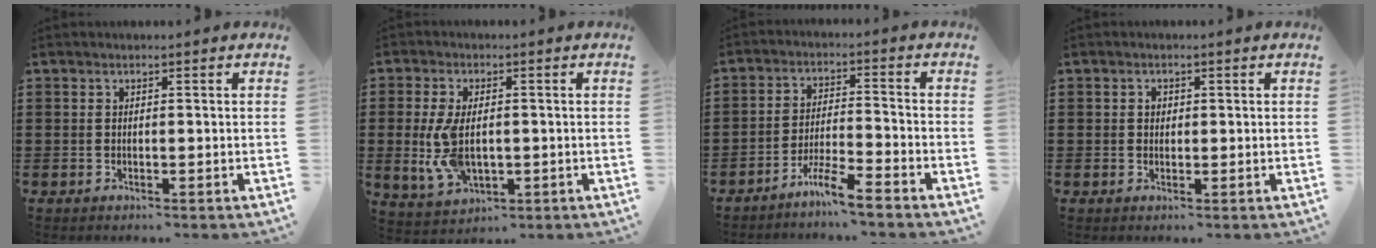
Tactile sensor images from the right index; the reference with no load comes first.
{"total": 7.6, "force": [-0.4, 4.3, 6.3], "torque": [-0.155, -0.003, -0.013]}
{"total": 5.3, "force": [-4.6, -0.1, 2.5], "torque": [-0.058, -0.004, -0.090]}
{"total": 1.0, "force": [0.2, 0.9, 0.5], "torque": [-0.011, 0.006, 0.004]}